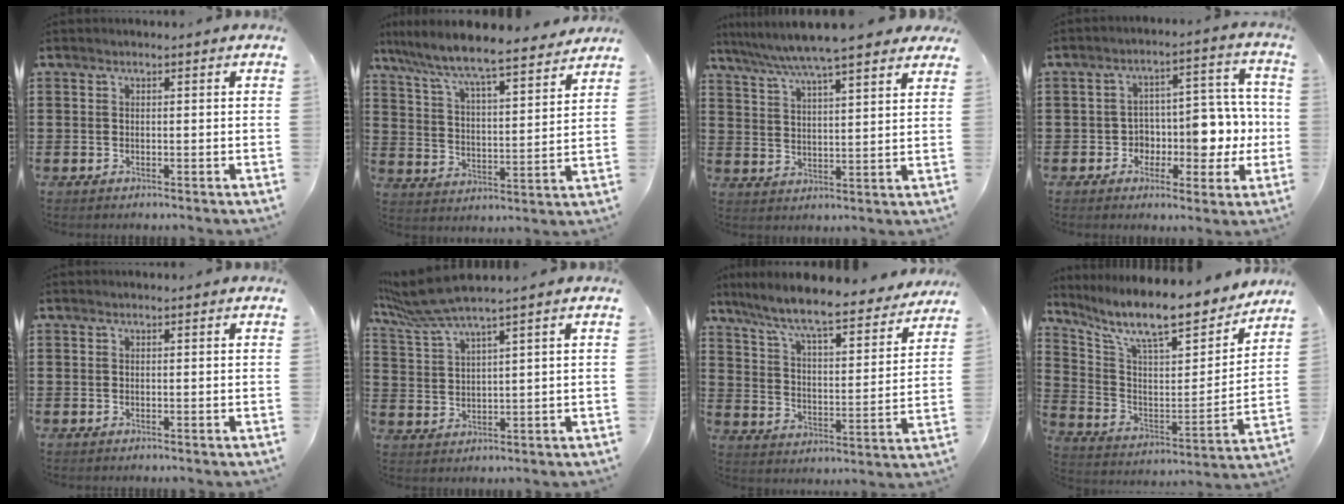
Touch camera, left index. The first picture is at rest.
{"total": 6.5, "force": [6.1, 0.0, 2.3], "torque": [-0.074, -0.047, 0.098]}
{"total": 7.1, "force": [6.3, 0.2, 3.4], "torque": [-0.090, -0.025, 0.107]}
{"total": 6.8, "force": [-1.2, 5.4, 4.0], "torque": [-0.063, 0.001, -0.027]}
{"total": 0.0}
{"total": 6.2, "force": [4.8, 0.4, 3.9], "torque": [-0.108, -0.016, 0.082]}
{"total": 8.4, "force": [7.5, 0.3, 3.9], "torque": [-0.105, -0.053, 0.124]}
{"total": 11.7, "force": [9.7, 2.1, 6.1], "torque": [-0.142, -0.066, 0.162]}